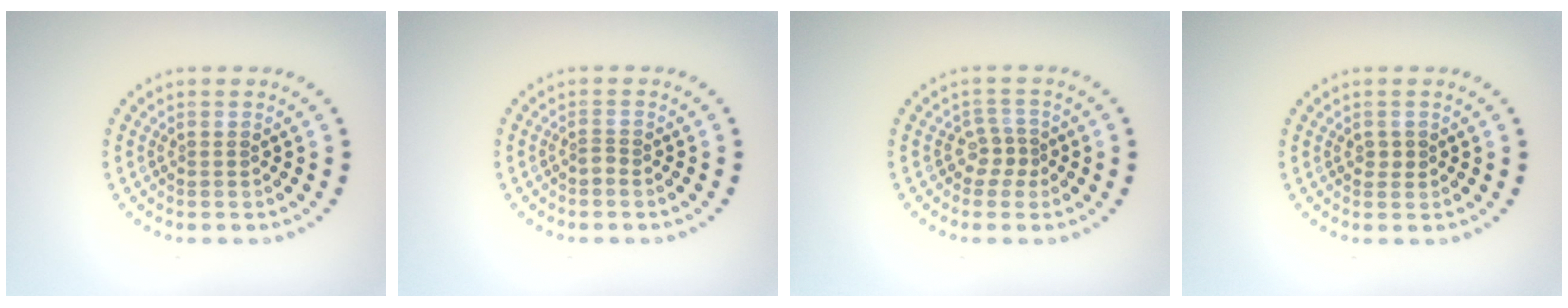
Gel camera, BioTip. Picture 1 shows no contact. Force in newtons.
{"total": 0.9, "press": 0.5, "slide": 0.8}
{"total": 1.8, "press": 1.3, "slide": 1.3}
{"total": 1.0, "press": 1.0, "slide": 0.0}